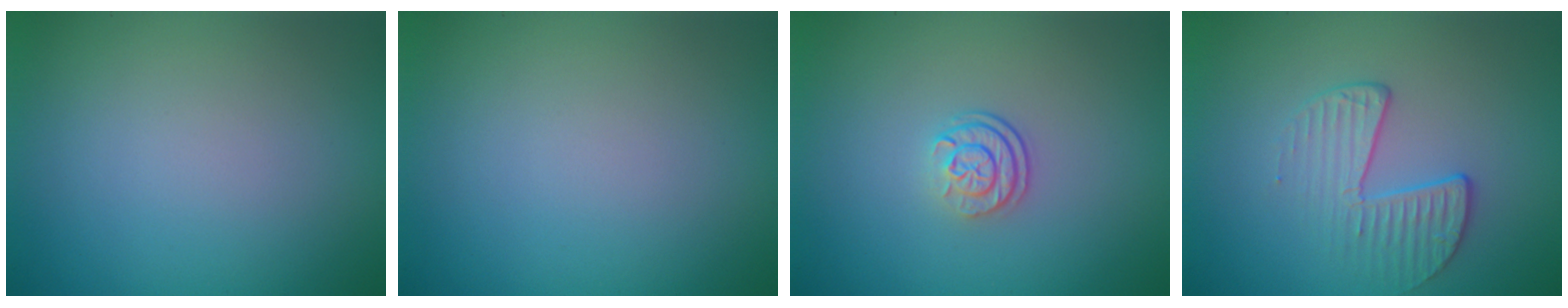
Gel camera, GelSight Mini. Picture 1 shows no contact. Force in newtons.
{"total": 0.0}
{"total": 2.3, "press": 1.7, "slide": 1.7}
{"total": 2.4, "press": 1.7, "slide": 1.8}